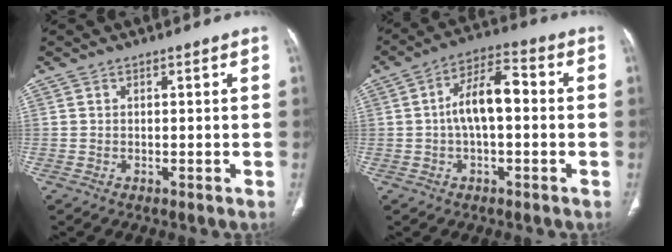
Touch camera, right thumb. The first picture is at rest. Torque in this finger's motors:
{"motor_torque": [1.39, 1.34, 0.99, 0.14, 0.06]}